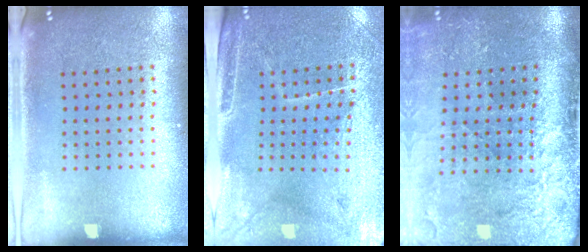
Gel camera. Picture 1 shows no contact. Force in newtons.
{"total": 3.3, "press": 3.1, "slide": 1.1}
{"total": 4.4, "press": 3.4, "slide": 2.7}